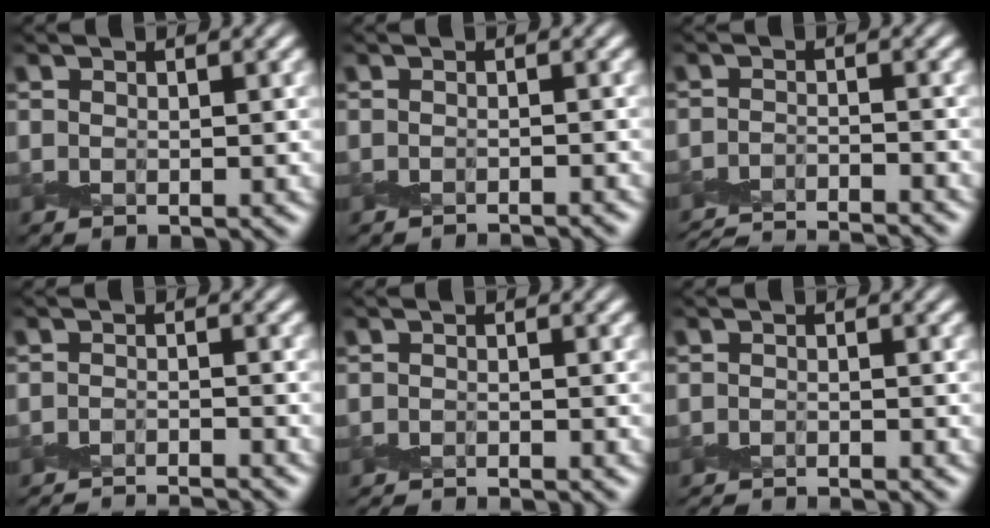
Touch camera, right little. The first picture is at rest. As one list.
[{"total": 1.6, "force": [-1.6, -0.2, 0.0], "torque": [0.006, -0.002, -0.030]}, {"total": 8.5, "force": [-8.3, 0.9, 1.4], "torque": [-0.014, -0.012, -0.127]}, {"total": 6.8, "force": [-6.6, 0.4, 1.3], "torque": [-0.015, -0.013, -0.102]}, {"total": 2.7, "force": [-2.6, -0.4, 0.4], "torque": [-0.005, -0.010, -0.054]}, {"total": 3.1, "force": [-3.0, -0.4, 0.5], "torque": [-0.006, -0.010, -0.062]}]